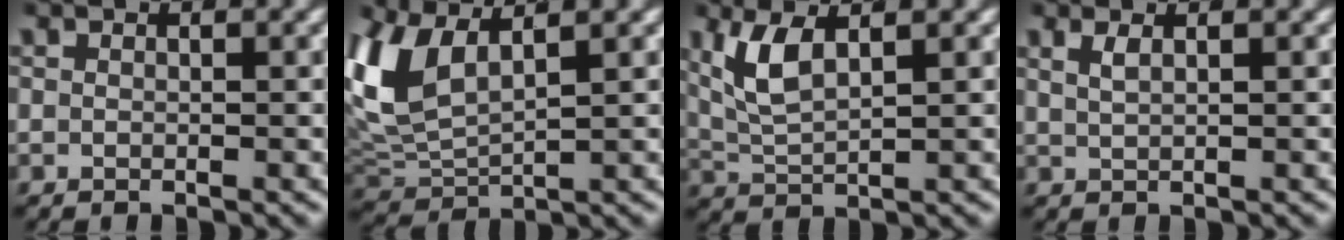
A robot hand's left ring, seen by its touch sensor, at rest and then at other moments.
{"total": 6.2, "force": [1.7, 4.1, 4.4], "torque": [-0.141, -0.014, 0.045]}
{"total": 4.2, "force": [1.8, 2.1, 3.2], "torque": [-0.091, -0.009, 0.045]}
{"total": 1.1, "force": [0.8, -0.3, 0.7], "torque": [-0.017, -0.004, 0.023]}